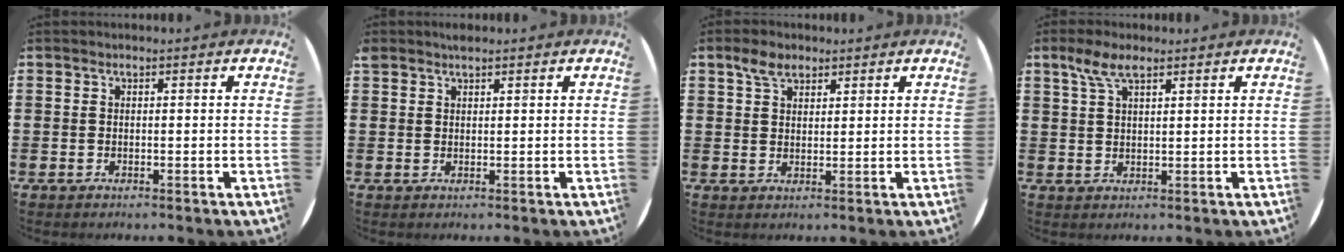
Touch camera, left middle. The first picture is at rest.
{"total": 1.1, "force": [1.1, 0.3, 0.1], "torque": [-0.004, 0.001, 0.021]}
{"total": 3.5, "force": [2.5, 1.8, 1.6], "torque": [-0.029, 0.002, 0.045]}
{"total": 4.3, "force": [2.8, 1.3, 3.0], "torque": [-0.067, 0.005, 0.049]}